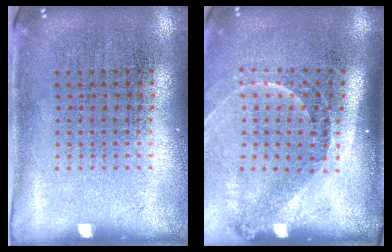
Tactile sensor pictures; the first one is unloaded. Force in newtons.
{"total": 1.6, "press": 1.3, "slide": 0.9}